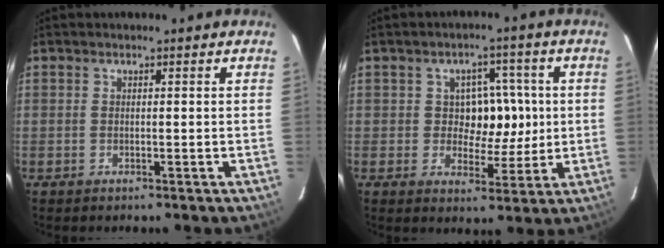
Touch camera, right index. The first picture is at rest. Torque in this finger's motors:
{"motor_torque": [0.69, 0.07, 0.31, 0.04]}